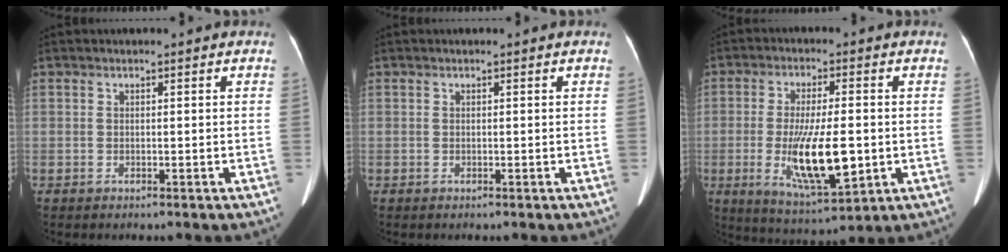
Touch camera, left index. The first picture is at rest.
{"total": 0.0}
{"total": 12.0, "force": [-2.0, 2.9, 11.4], "torque": [-0.211, -0.022, -0.025]}